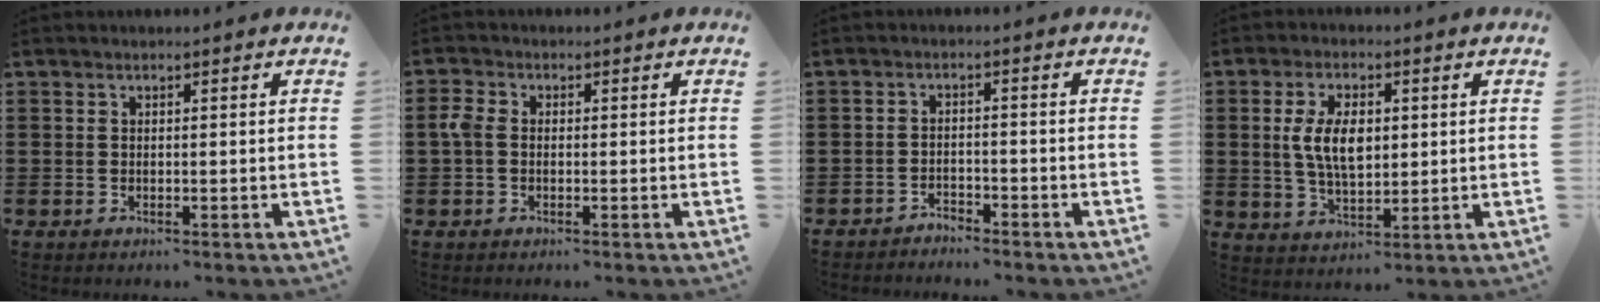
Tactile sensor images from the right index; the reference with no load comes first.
{"total": 2.7, "force": [-0.2, 1.8, 2.0], "torque": [-0.065, -0.002, -0.011]}
{"total": 1.9, "force": [-1.9, 0.3, -0.2], "torque": [-0.004, 0.005, -0.042]}
{"total": 7.5, "force": [0.9, 3.9, 6.3], "torque": [-0.125, 0.007, 0.013]}